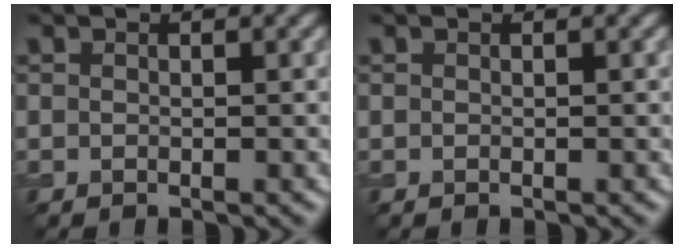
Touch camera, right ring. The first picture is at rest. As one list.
[{"total": 0.0}]